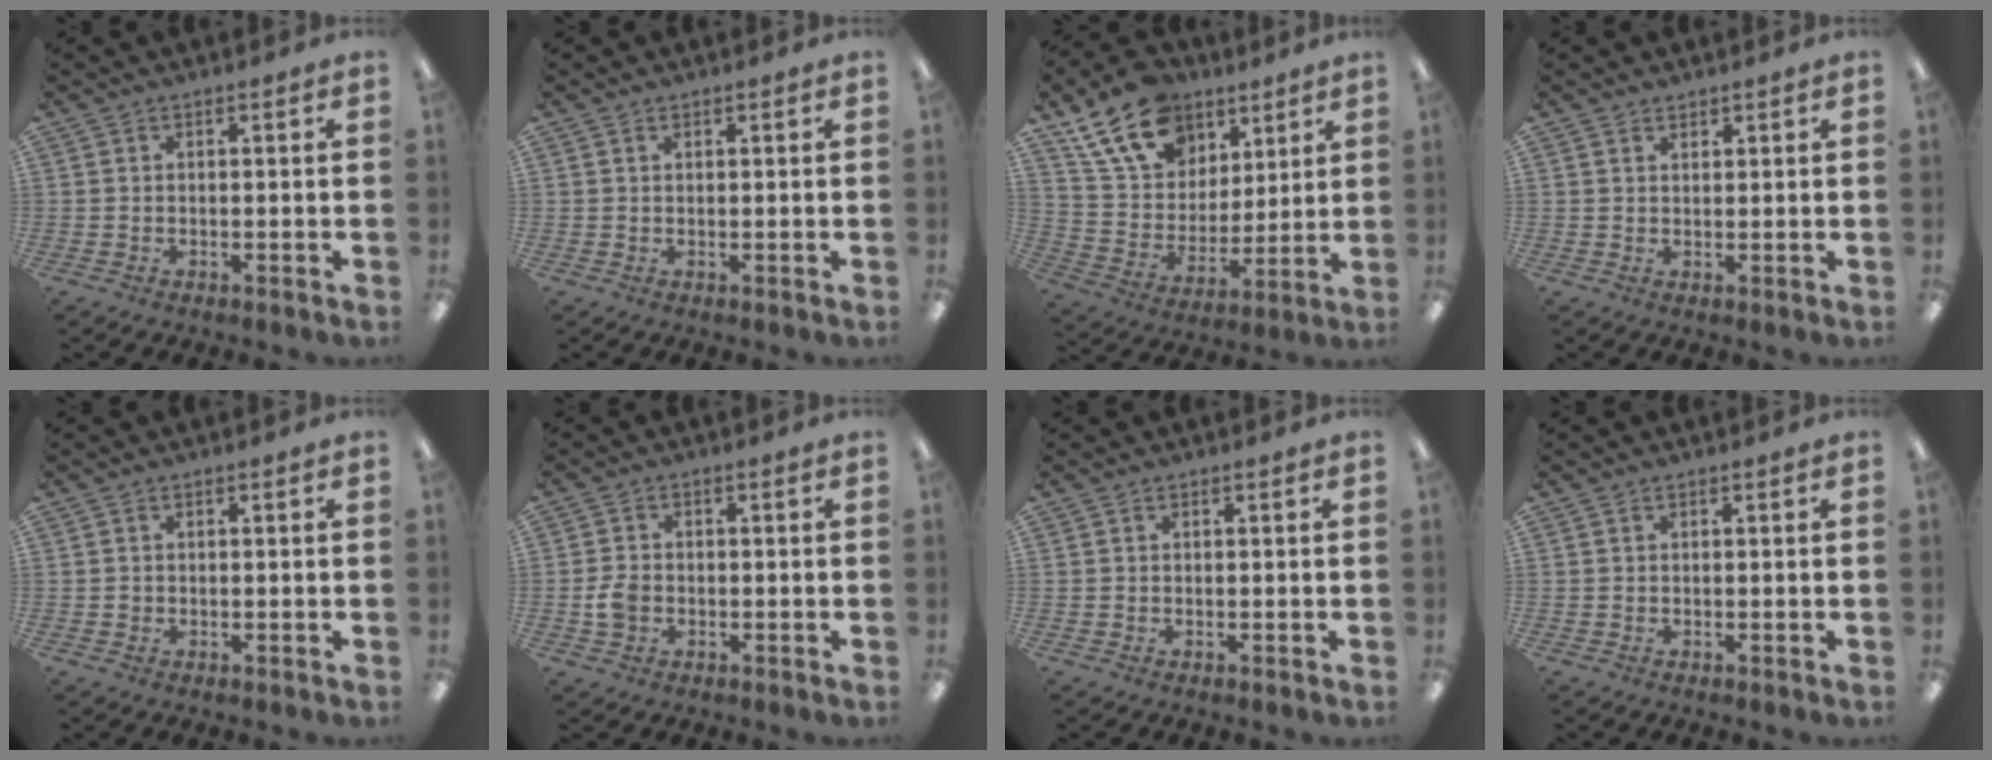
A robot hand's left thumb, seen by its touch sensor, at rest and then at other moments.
{"total": 0.5, "force": [0.4, 0.2, 0.2], "torque": [-0.006, 0.001, 0.008]}
{"total": 18.6, "force": [11.9, 12.2, 7.5], "torque": [-0.139, -0.060, 0.226]}
{"total": 1.4, "force": [1.3, 0.5, 0.0], "torque": [0.001, -0.002, 0.025]}
{"total": 0.5, "force": [0.0, 0.5, 0.1], "torque": [-0.002, 0.005, -0.002]}
{"total": 3.9, "force": [-0.8, 3.1, 2.3], "torque": [-0.045, 0.004, -0.015]}
{"total": 0.0}
{"total": 0.0}